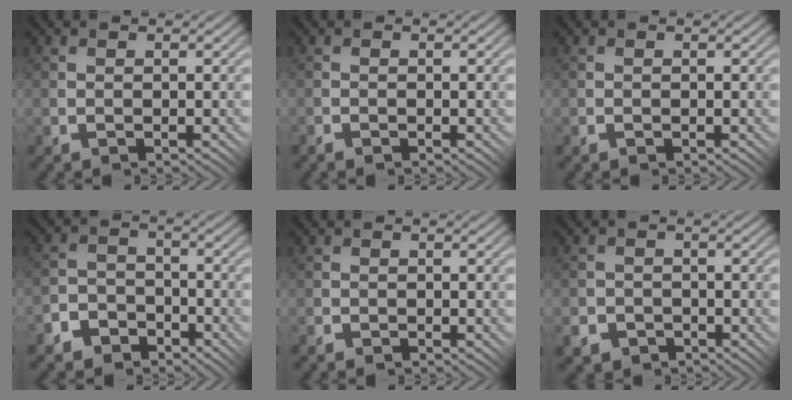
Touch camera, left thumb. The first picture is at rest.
{"total": 0.7, "force": [-0.7, 0.1, 0.2], "torque": [-0.005, 0.002, -0.015]}
{"total": 0.0}
{"total": 4.6, "force": [-3.5, 2.8, 1.1], "torque": [-0.015, 0.006, -0.071]}
{"total": 0.6, "force": [-0.6, 0.2, 0.1], "torque": [-0.002, 0.001, -0.014]}
{"total": 4.2, "force": [-2.5, 3.3, 0.6], "torque": [-0.006, -0.007, -0.048]}